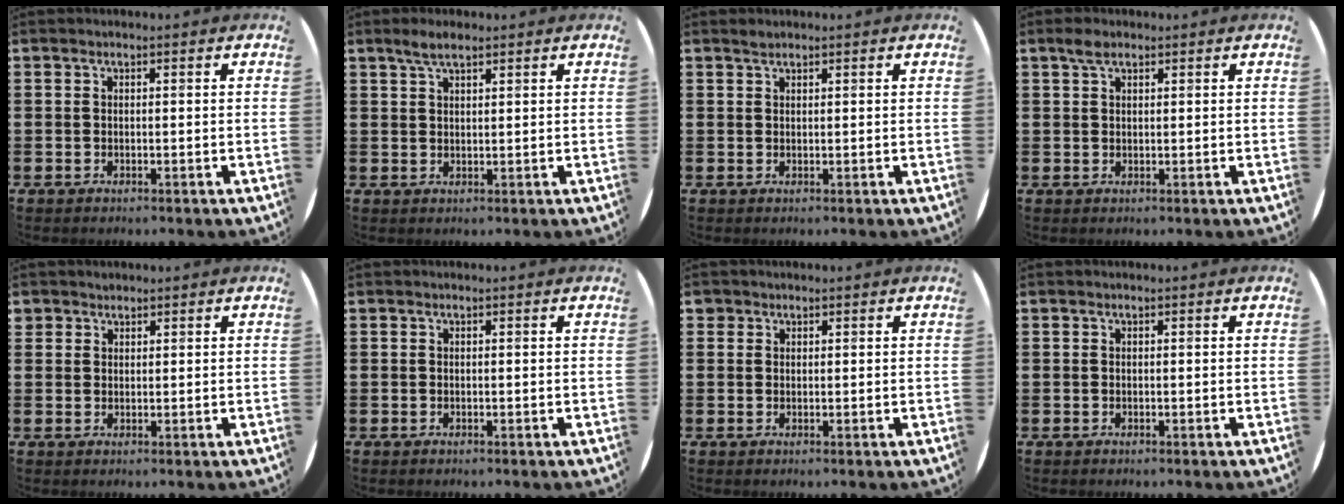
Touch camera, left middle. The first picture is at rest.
{"total": 2.7, "force": [2.1, 0.7, 1.6], "torque": [-0.033, 0.006, 0.037]}
{"total": 0.7, "force": [0.7, 0.2, 0.1], "torque": [-0.002, 0.002, 0.013]}
{"total": 1.9, "force": [1.3, 1.0, 1.0], "torque": [-0.013, 0.003, 0.022]}
{"total": 1.4, "force": [1.3, 0.7, -0.3], "torque": [0.003, 0.003, 0.026]}
{"total": 0.0}
{"total": 0.9, "force": [0.7, 0.6, -0.1], "torque": [0.000, 0.003, 0.015]}
{"total": 0.0}